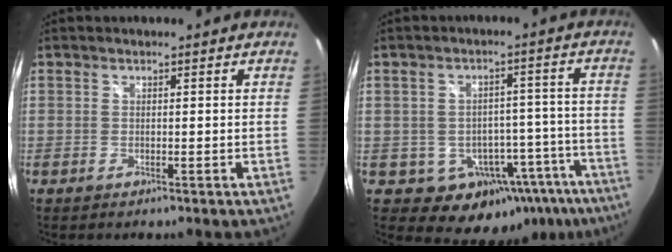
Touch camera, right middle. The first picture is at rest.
{"total": 14.3, "force": [-8.3, 10.3, 5.4], "torque": [-0.085, 0.030, -0.068]}